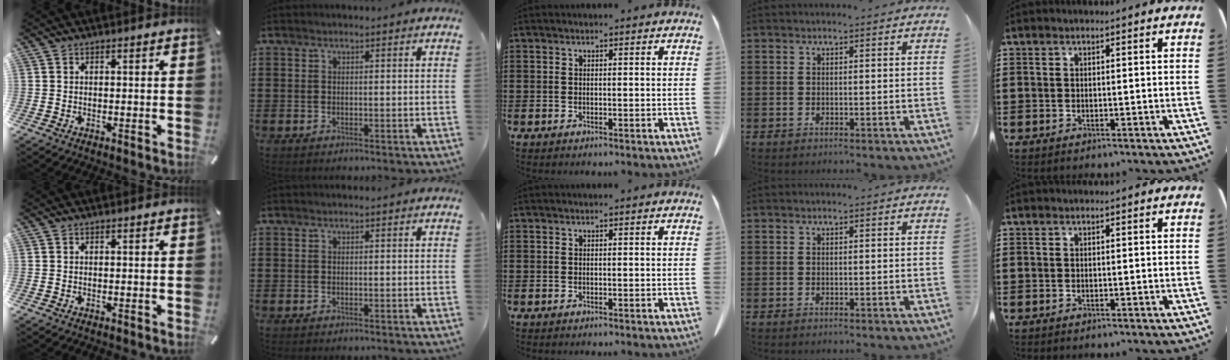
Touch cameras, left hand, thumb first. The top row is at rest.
{}